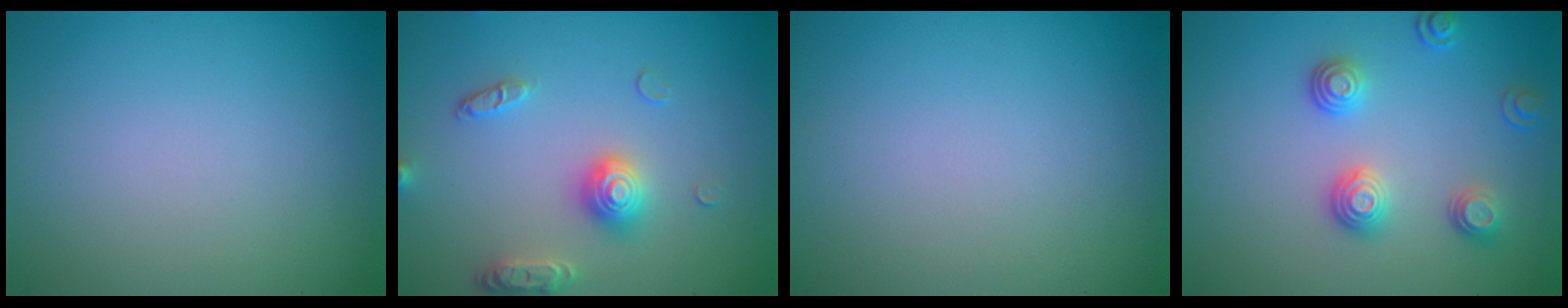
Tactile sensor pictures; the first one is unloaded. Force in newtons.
{"total": 3.2, "press": 3.0, "slide": 1.2}
{"total": 0.0}
{"total": 2.9, "press": 2.5, "slide": 1.5}